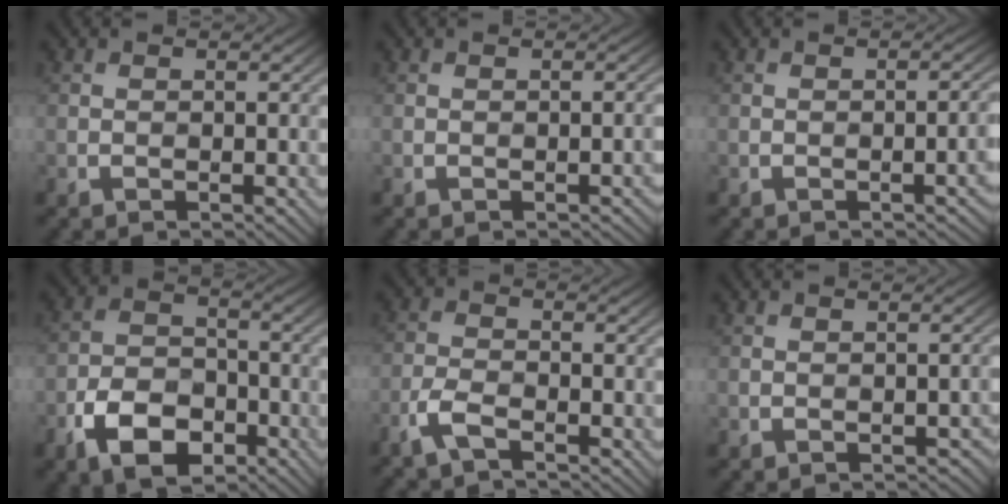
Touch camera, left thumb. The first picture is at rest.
{"total": 1.8, "force": [-1.4, 0.5, 0.9], "torque": [-0.010, 0.017, -0.014]}
{"total": 3.0, "force": [-1.5, 0.8, 2.5], "torque": [-0.016, 0.008, -0.018]}
{"total": 8.2, "force": [-3.3, 5.2, 5.4], "torque": [-0.102, -0.010, -0.072]}
{"total": 4.0, "force": [-2.3, 1.4, 2.9], "torque": [-0.065, -0.004, -0.056]}
{"total": 3.0, "force": [-2.5, 1.3, 1.2], "torque": [-0.012, 0.010, -0.019]}